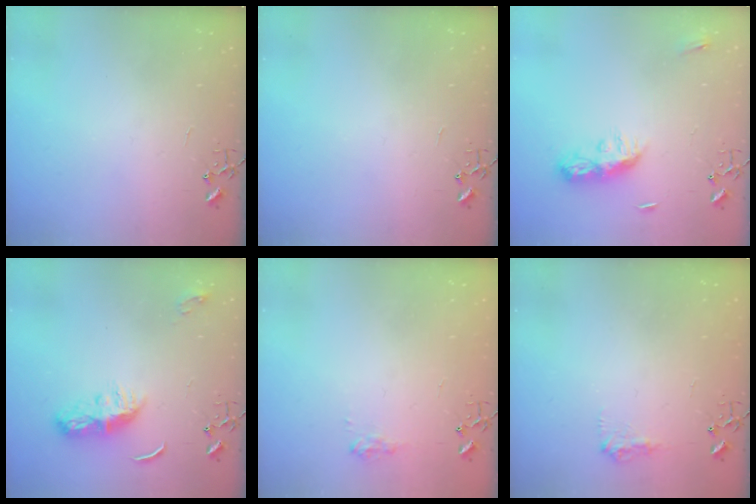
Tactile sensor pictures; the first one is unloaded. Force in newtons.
{"total": 0.0}
{"total": 8.7, "press": 8.7, "slide": 0.4}
{"total": 8.9, "press": 8.9, "slide": 0.1}
{"total": 7.8, "press": 7.8, "slide": 0.7}
{"total": 7.9, "press": 7.9, "slide": 0.3}